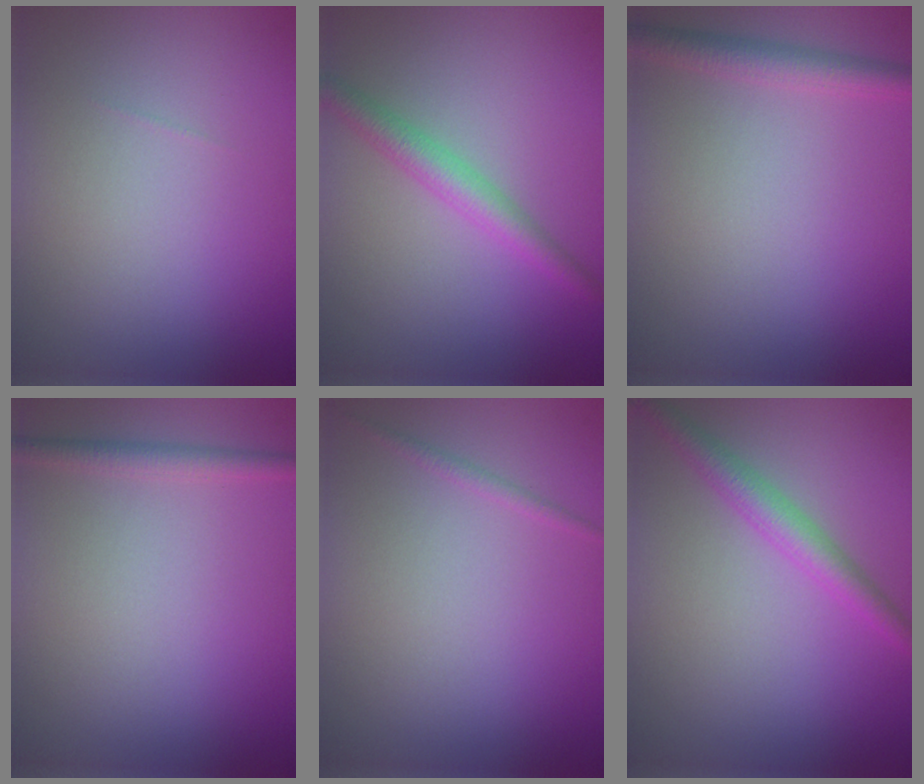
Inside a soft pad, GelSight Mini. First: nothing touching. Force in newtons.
{"total": 2.7, "press": 2.7, "slide": 0.1}
{"total": 2.4, "press": 2.4, "slide": 0.0}
{"total": 1.7, "press": 1.7, "slide": 0.0}
{"total": 0.7, "press": 0.7, "slide": 0.0}
{"total": 2.8, "press": 2.8, "slide": 0.0}